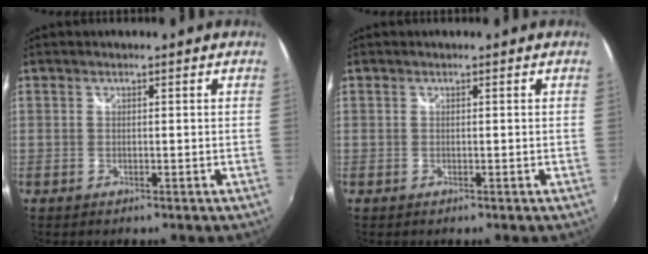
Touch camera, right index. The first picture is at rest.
{"total": 0.0}